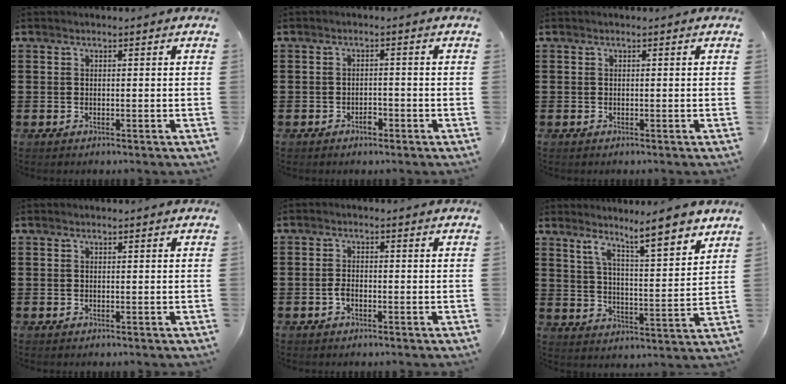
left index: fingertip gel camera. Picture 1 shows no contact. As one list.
[{"total": 1.5, "force": [-1.0, 0.8, 0.8], "torque": [-0.021, -0.001, -0.021]}, {"total": 0.0}, {"total": 0.0}, {"total": 1.8, "force": [-0.7, 0.9, 1.4], "torque": [-0.036, -0.001, -0.016]}, {"total": 7.9, "force": [6.9, 0.0, 3.9], "torque": [-0.073, -0.047, 0.113]}]